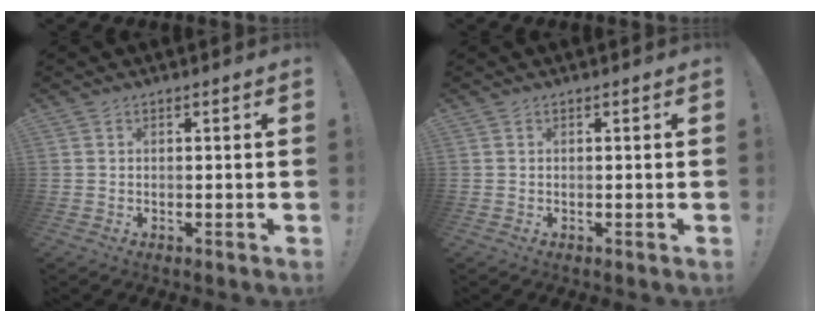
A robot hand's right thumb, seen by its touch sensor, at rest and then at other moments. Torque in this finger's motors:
{"motor_torque": [0.00, 0.00, -0.01, 0.00, 0.01]}